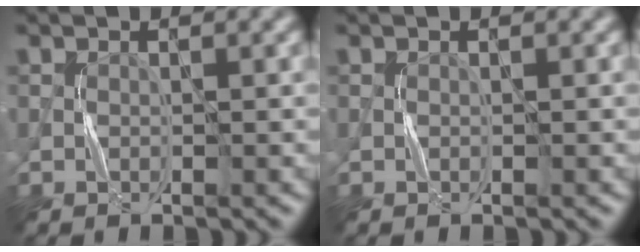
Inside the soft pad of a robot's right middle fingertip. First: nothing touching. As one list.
[{"total": 0.0}]